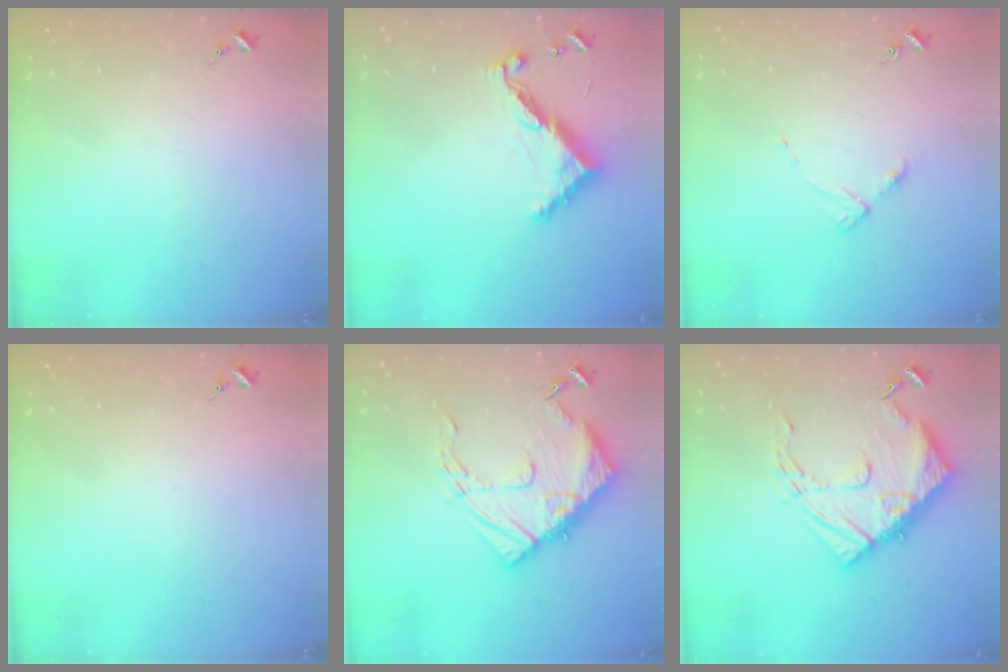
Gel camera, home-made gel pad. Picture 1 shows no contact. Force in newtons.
{"total": 9.7, "press": 9.7, "slide": 0.3}
{"total": 4.5, "press": 4.4, "slide": 0.6}
{"total": 0.0}
{"total": 15.2, "press": 15.1, "slide": 1.4}
{"total": 15.2, "press": 15.1, "slide": 1.4}